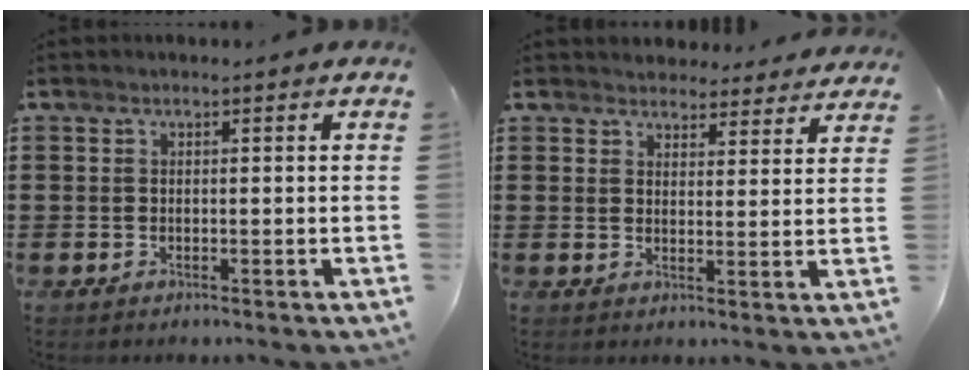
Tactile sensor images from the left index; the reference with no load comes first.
{"total": 3.8, "force": [3.7, 0.7, -0.1], "torque": [-0.004, -0.016, 0.068]}